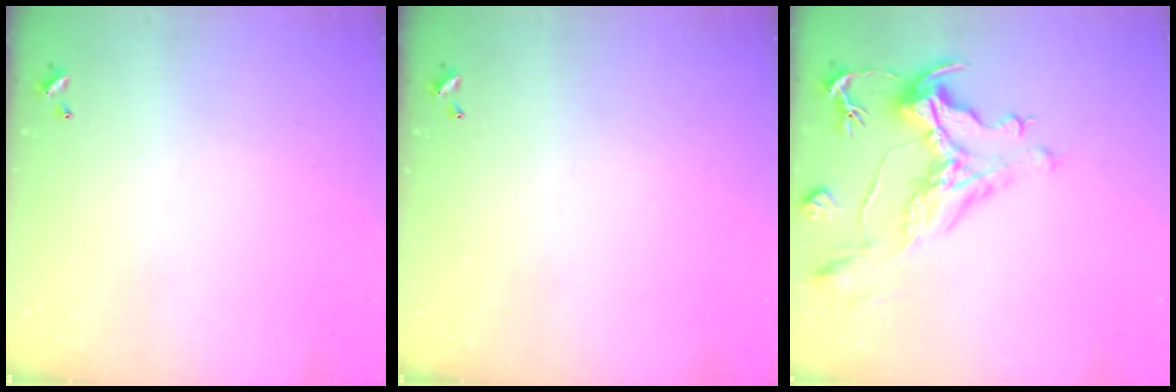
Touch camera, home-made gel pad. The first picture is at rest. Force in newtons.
{"total": 0.0}
{"total": 1.9, "press": 0.8, "slide": 1.7}